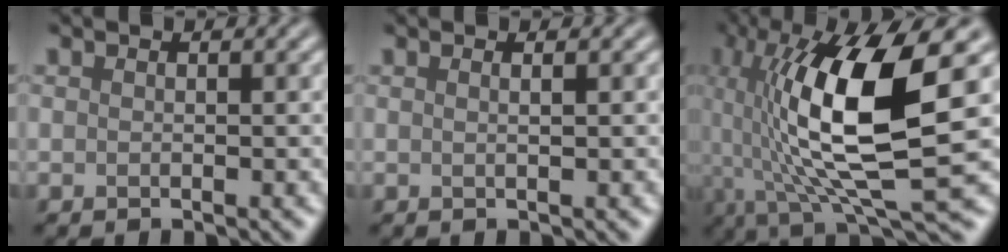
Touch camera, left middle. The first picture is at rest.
{"total": 1.4, "force": [0.6, 0.6, 1.1], "torque": [-0.002, -0.002, -0.005]}
{"total": 12.9, "force": [0.7, 3.6, 12.4], "torque": [-0.222, 0.003, 0.017]}